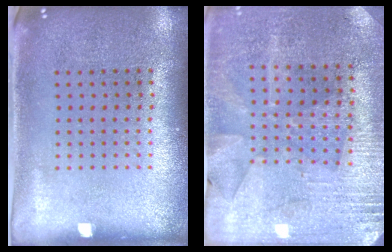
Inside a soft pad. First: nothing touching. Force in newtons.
{"total": 2.8, "press": 2.7, "slide": 0.7}